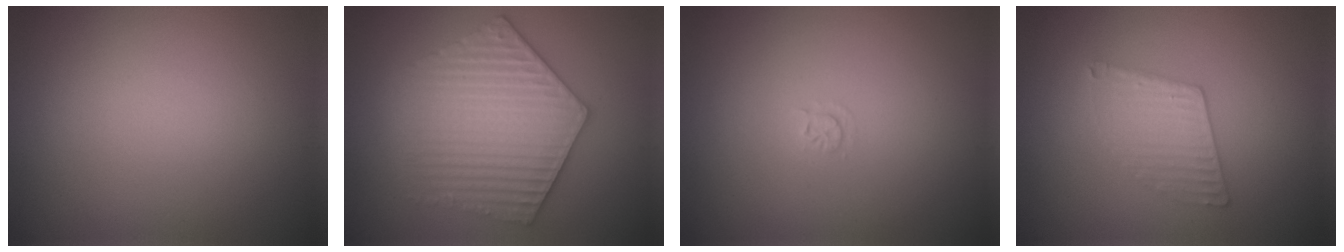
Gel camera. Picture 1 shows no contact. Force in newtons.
{"total": 5.9, "press": 5.8, "slide": 0.9}
{"total": 0.7, "press": 0.3, "slide": 0.6}
{"total": 2.8, "press": 2.8, "slide": 0.3}